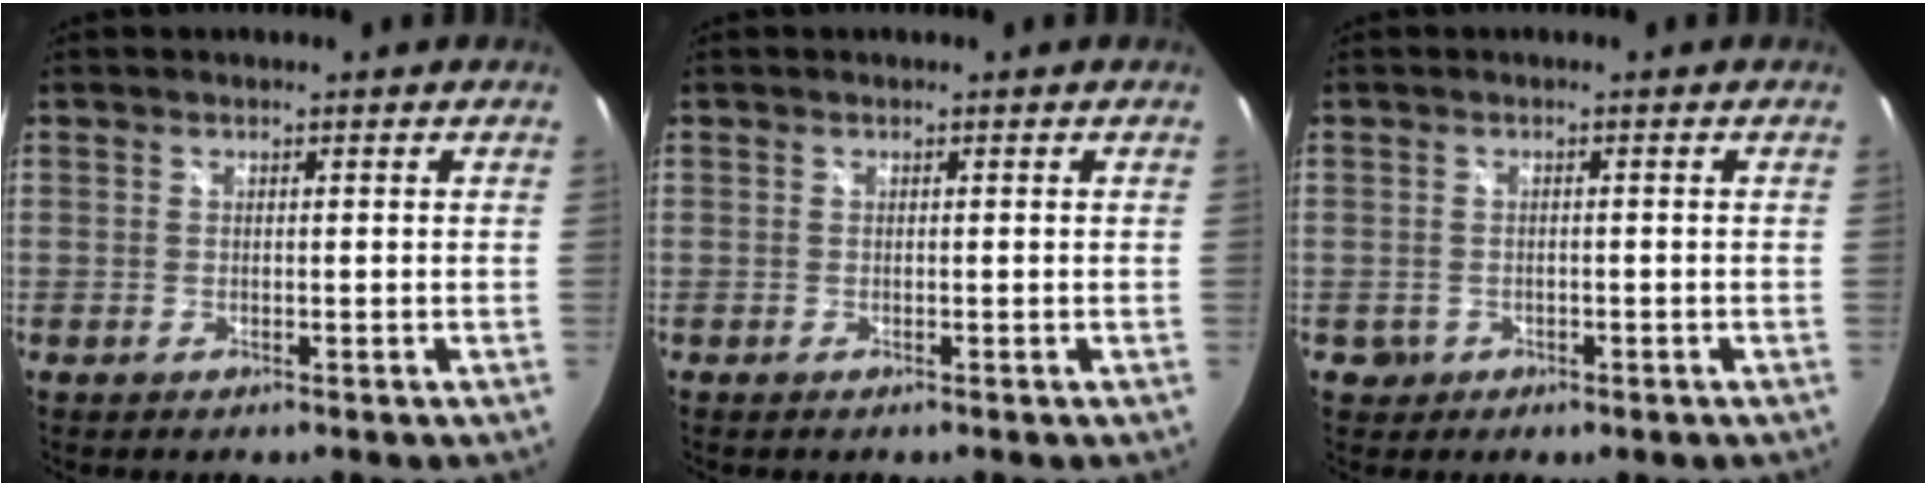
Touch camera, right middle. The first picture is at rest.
{"total": 0.0}
{"total": 2.4, "force": [-0.7, 2.2, 0.5], "torque": [-0.015, -0.002, -0.007]}